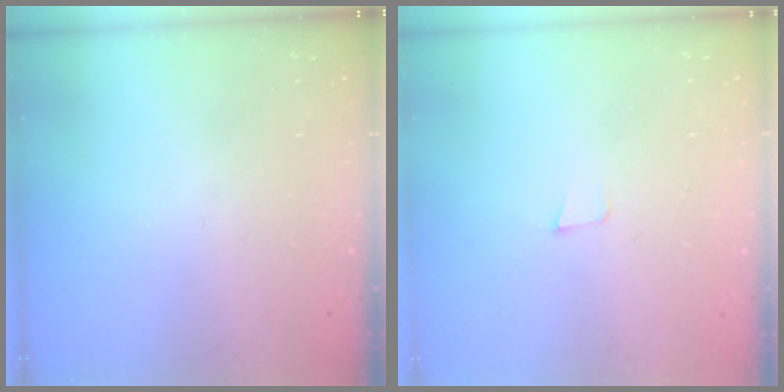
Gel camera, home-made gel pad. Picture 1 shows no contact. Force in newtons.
{"total": 3.3, "press": 2.0, "slide": 2.6}